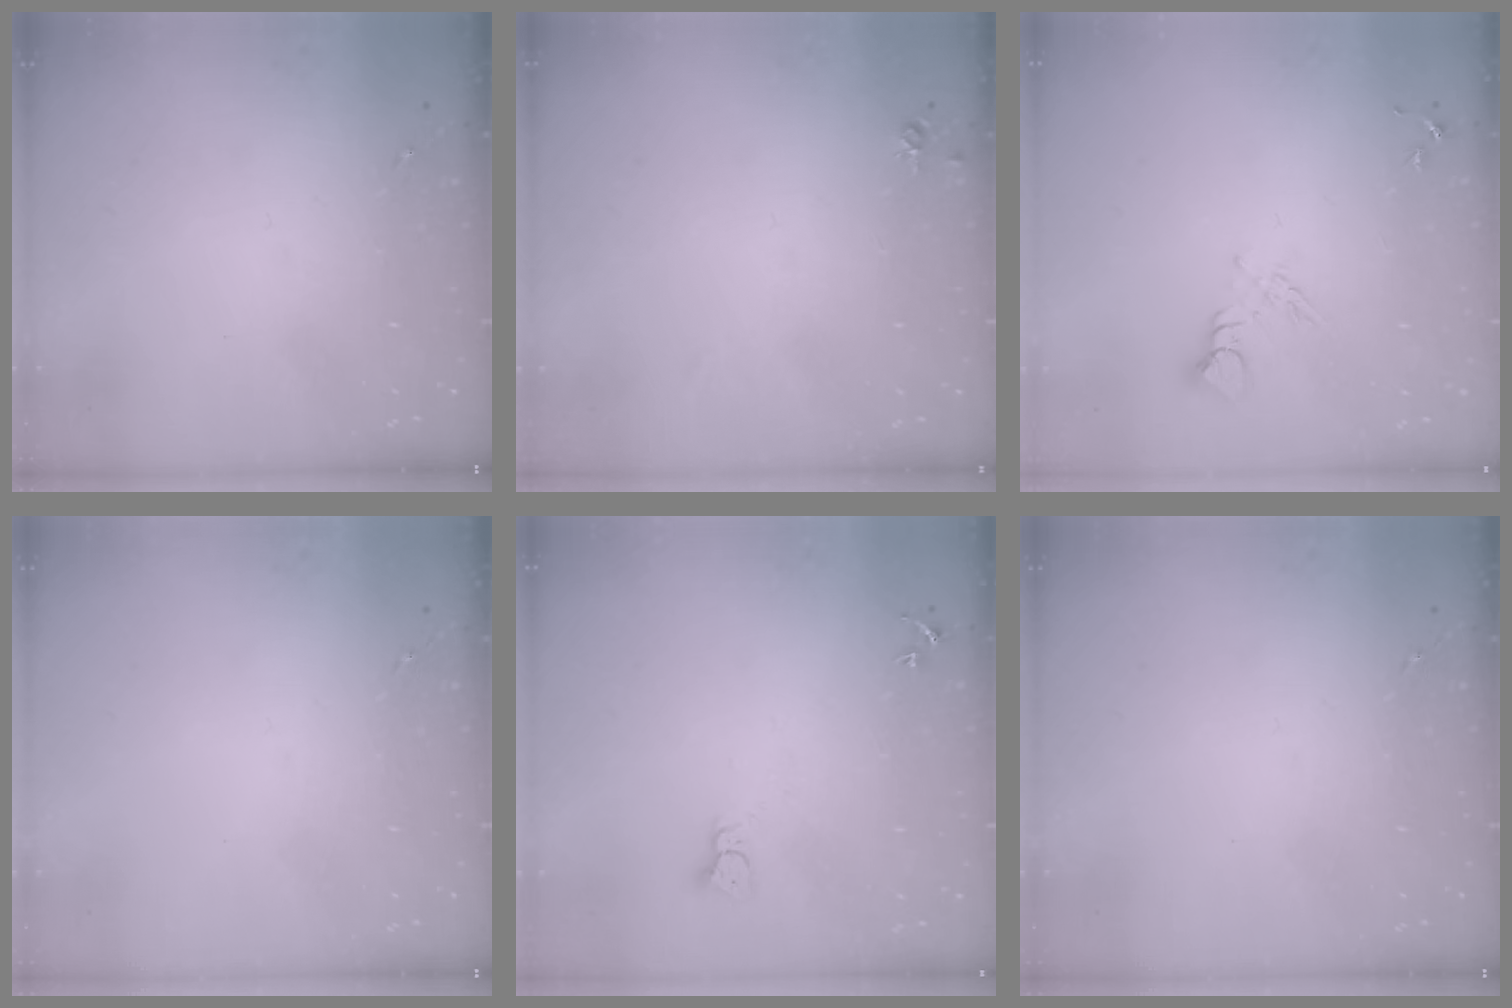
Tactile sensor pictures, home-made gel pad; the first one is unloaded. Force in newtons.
{"total": 4.7, "press": 4.7, "slide": 0.7}
{"total": 6.6, "press": 6.6, "slide": 0.5}
{"total": 0.0}
{"total": 2.3, "press": 2.3, "slide": 0.2}
{"total": 0.0}